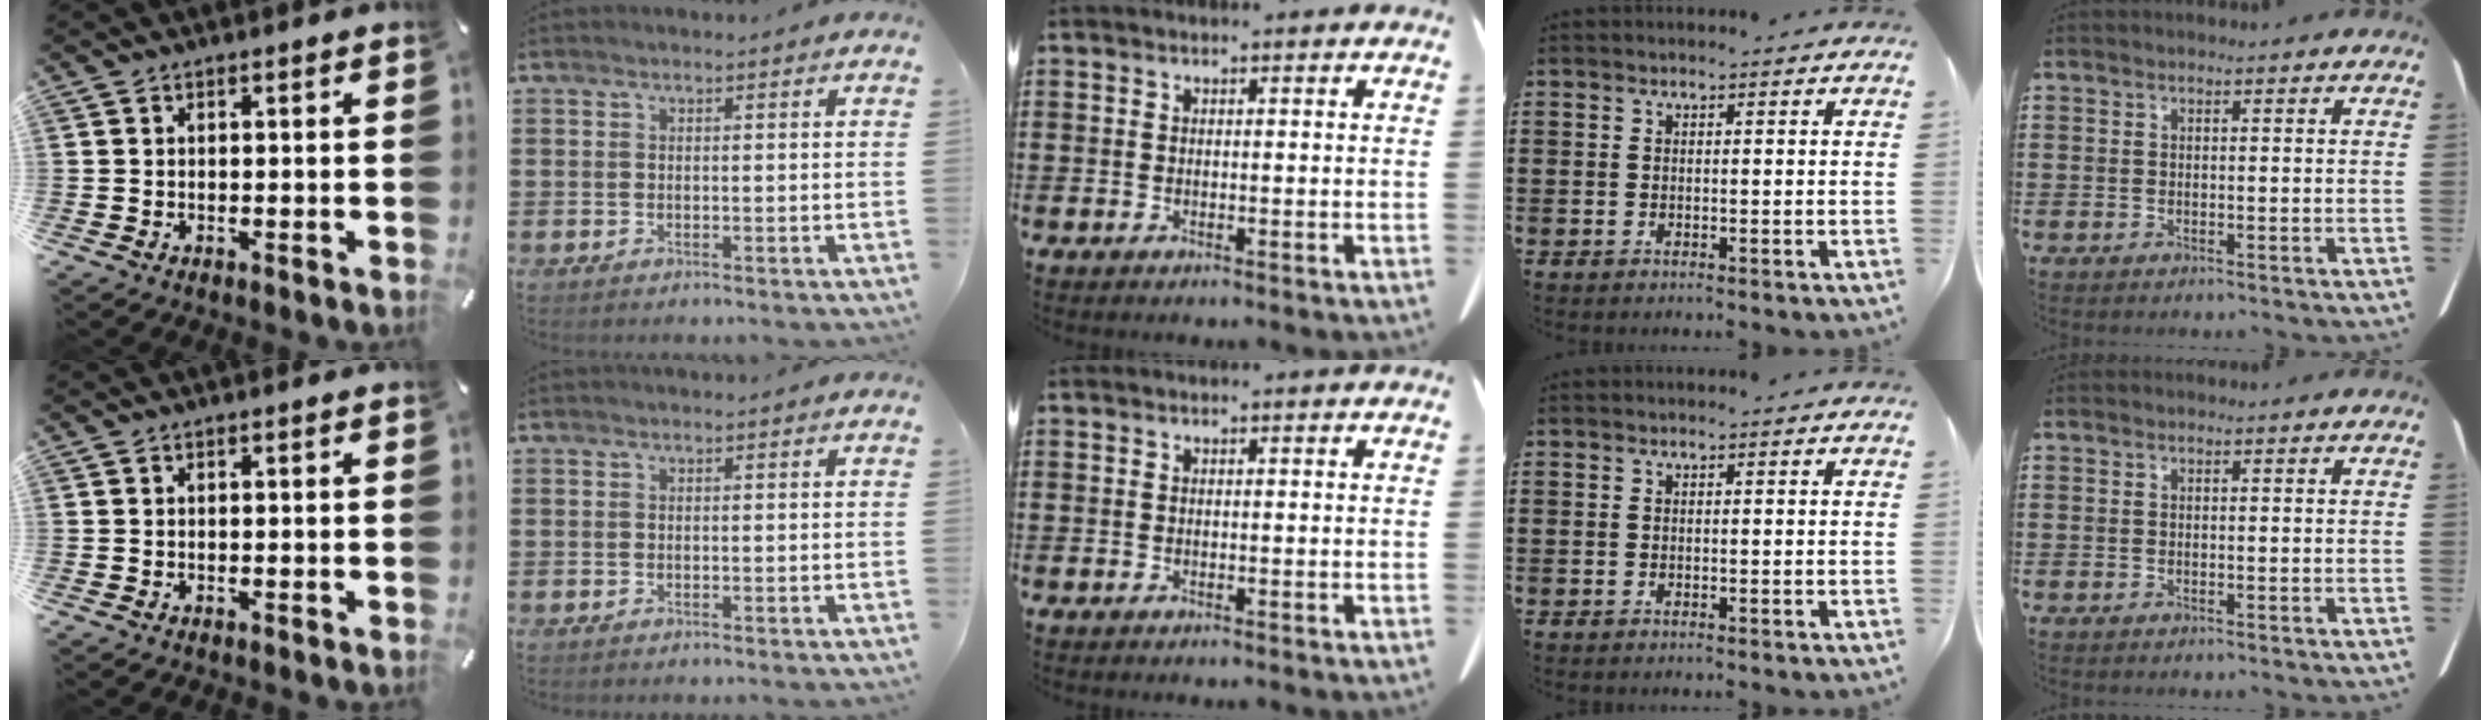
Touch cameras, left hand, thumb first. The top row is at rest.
{}